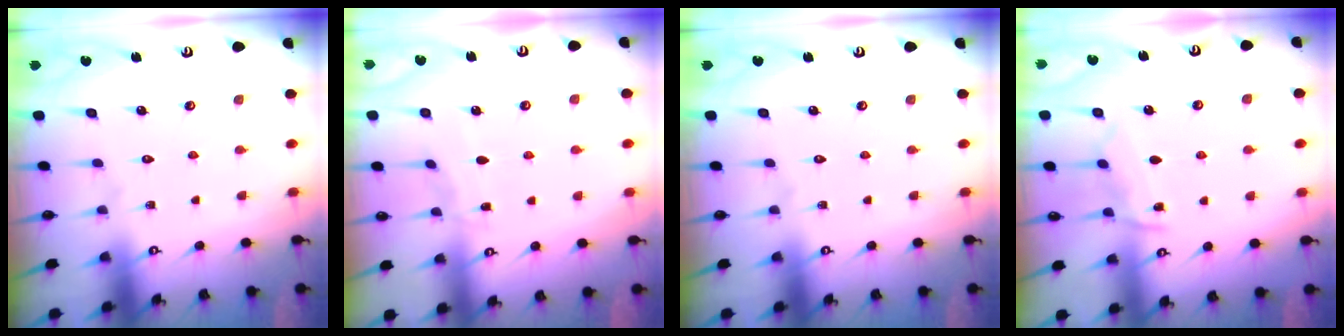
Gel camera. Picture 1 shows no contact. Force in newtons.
{"total": 4.4, "press": 4.3, "slide": 0.3}
{"total": 0.0}
{"total": 8.2, "press": 8.2, "slide": 0.7}